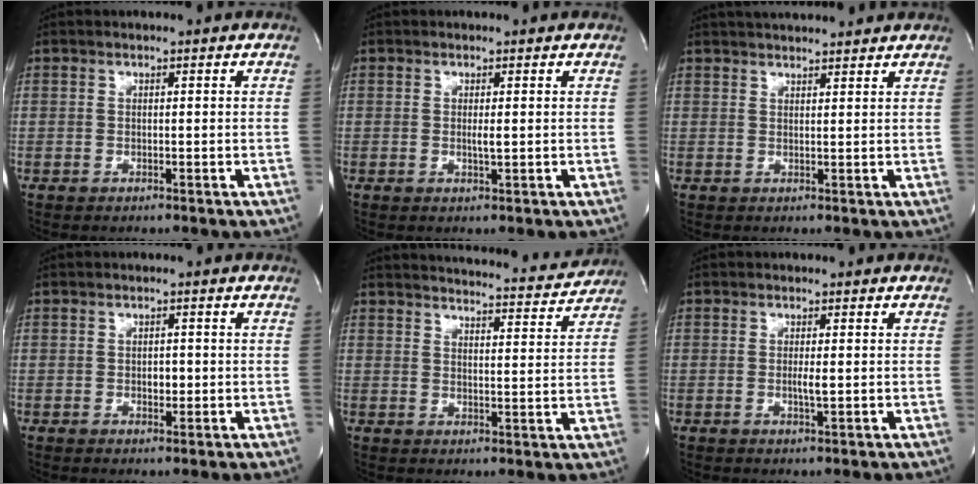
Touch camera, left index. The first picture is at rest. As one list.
[{"total": 1.0, "force": [-0.2, 0.1, 1.0], "torque": [-0.025, -0.006, -0.004]}, {"total": 5.4, "force": [5.2, 0.7, 1.5], "torque": [-0.016, 0.022, 0.055]}, {"total": 1.6, "force": [-0.5, 1.0, 1.1], "torque": [-0.017, -0.002, -0.008]}, {"total": 13.2, "force": [13.0, 0.9, 2.2], "torque": [-0.026, -0.032, 0.153]}, {"total": 1.5, "force": [-0.4, 0.1, 1.5], "torque": [-0.031, -0.006, -0.007]}]